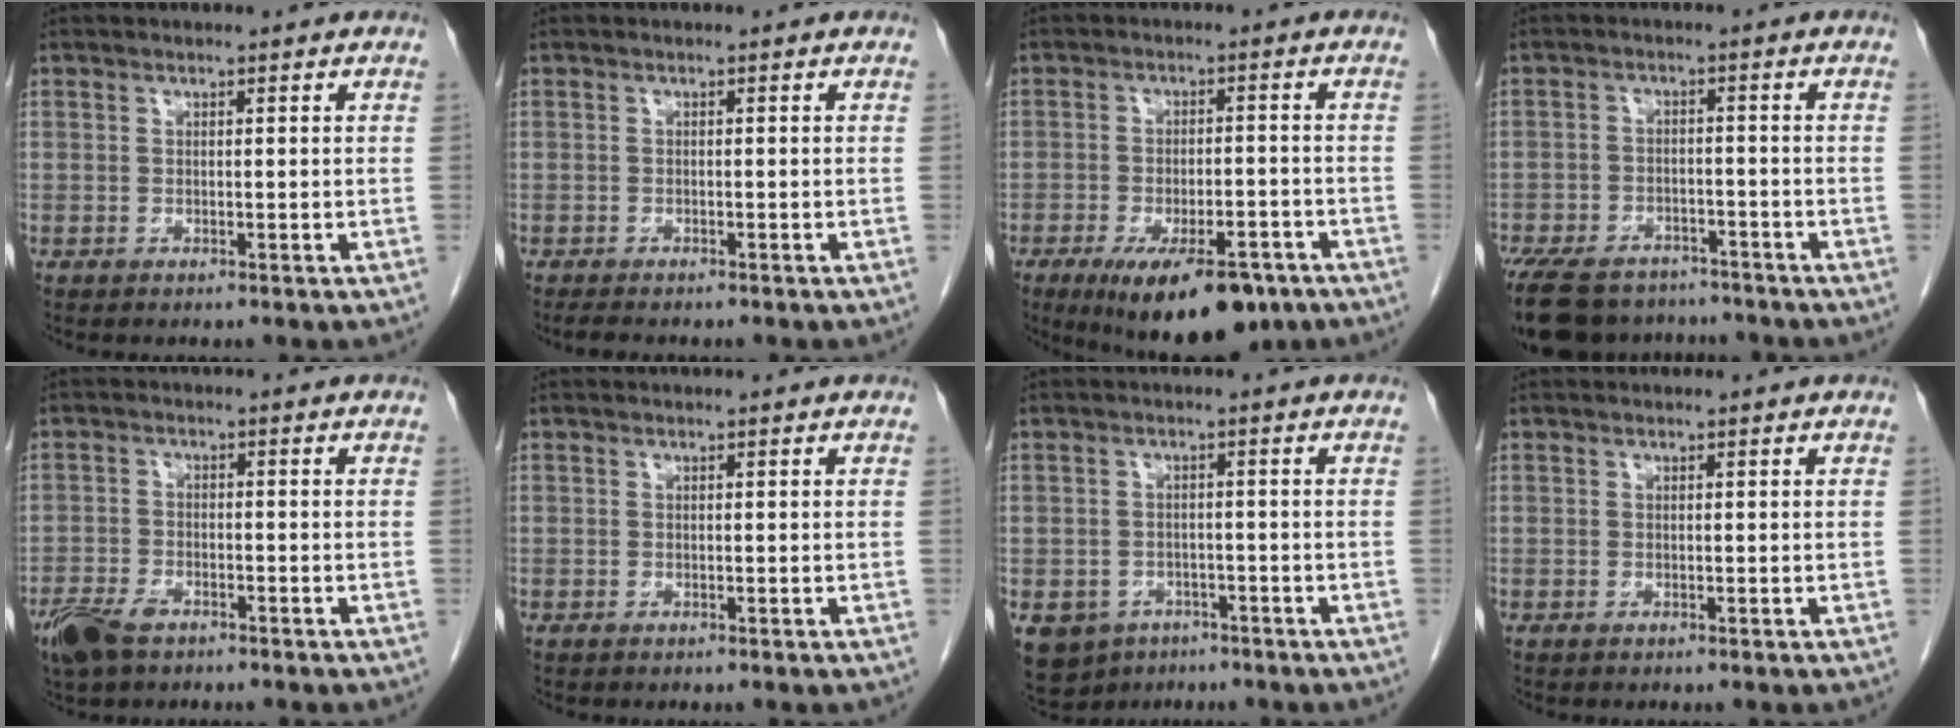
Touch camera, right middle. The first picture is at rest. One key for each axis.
{"total": 2.8, "fx": -2.3, "fy": 0.7, "fz": 1.4, "tx": -0.023, "ty": -0.007, "tz": -0.029}
{"total": 14.1, "fx": -9.2, "fy": 5.1, "fz": 9.4, "tx": -0.138, "ty": -0.012, "tz": -0.134}
{"total": 17.0, "fx": -13.7, "fy": 7.6, "fz": 6.7, "tx": -0.181, "ty": -0.016, "tz": -0.195}
{"total": 6.2, "fx": -4.4, "fy": 2.7, "fz": 3.4, "tx": -0.068, "ty": -0.007, "tz": -0.081}
{"total": 0.0}
{"total": 7.8, "fx": -4.9, "fy": 5.7, "fz": 1.8, "tx": -0.036, "ty": 0.001, "tz": -0.070}
{"total": 0.0}